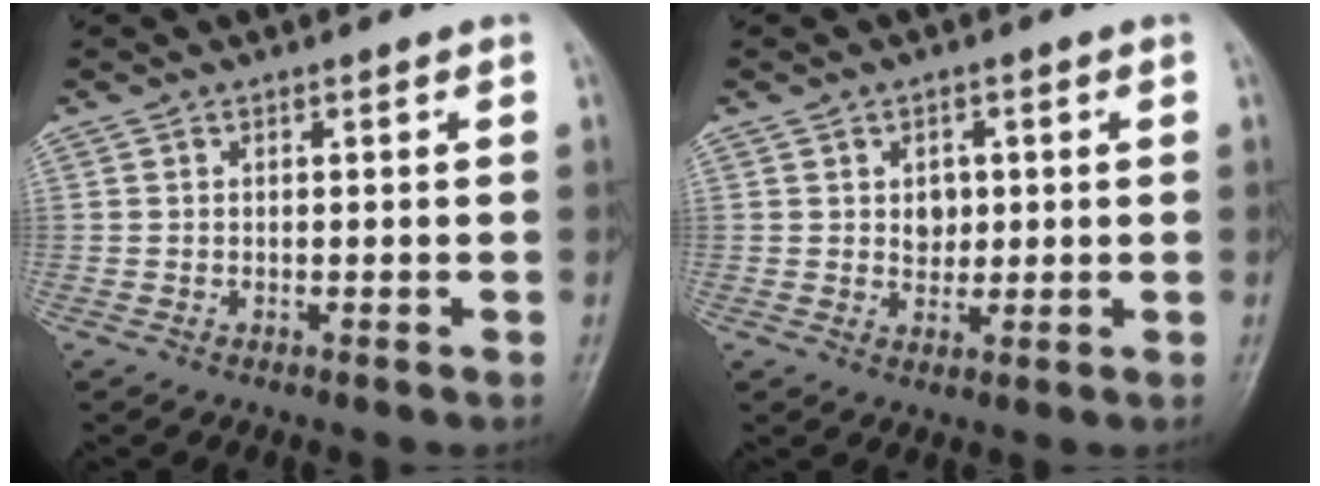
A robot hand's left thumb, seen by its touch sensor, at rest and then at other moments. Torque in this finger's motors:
{"motor_torque": [0.06, 0.06, 0.06, -0.02, 0.00]}